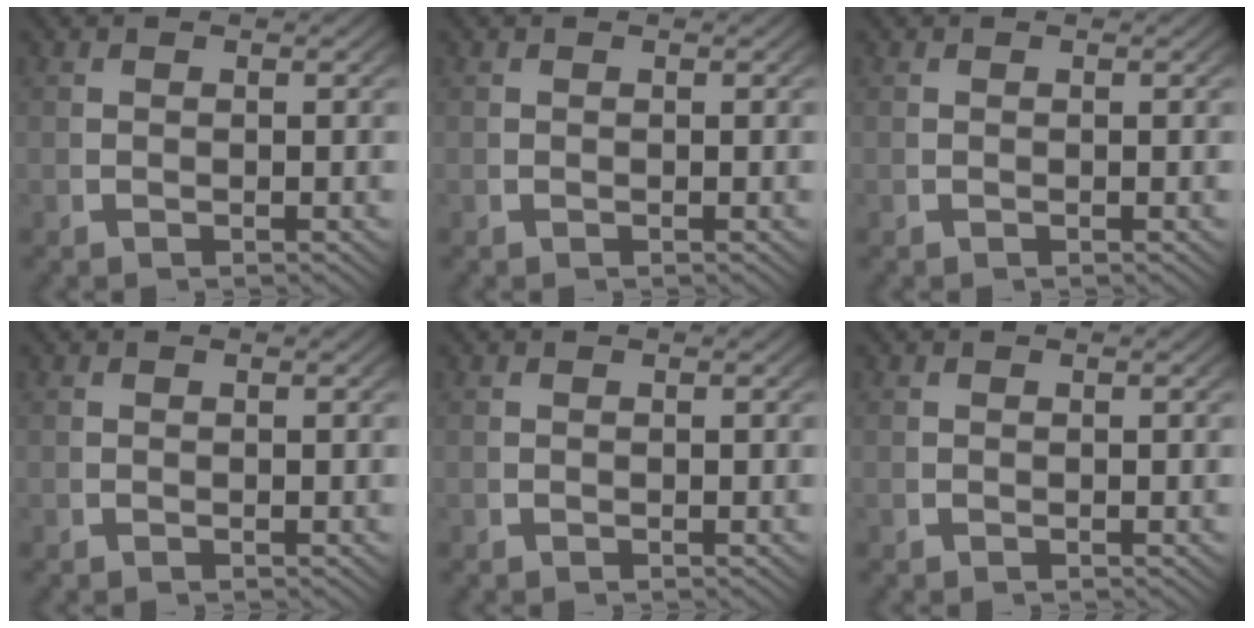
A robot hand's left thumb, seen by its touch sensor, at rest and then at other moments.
{"total": 0.0}
{"total": 0.0}
{"total": 0.0}
{"total": 0.0}
{"total": 0.0}